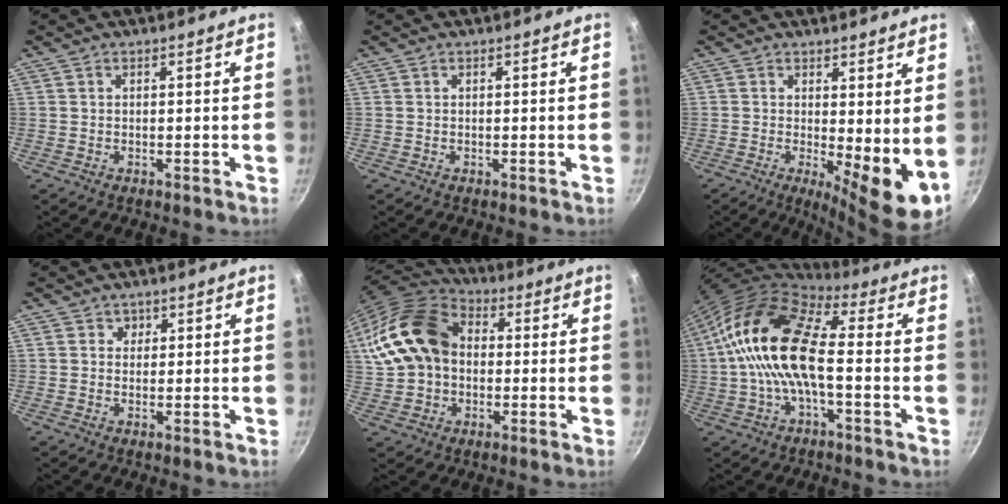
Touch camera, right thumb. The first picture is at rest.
{"total": 0.0}
{"total": 8.7, "force": [0.4, 2.9, 8.1], "torque": [-0.104, -0.018, 0.010]}
{"total": 1.8, "force": [0.6, 1.6, 0.2], "torque": [0.011, -0.003, 0.006]}
{"total": 18.4, "force": [2.0, 13.7, 12.0], "torque": [-0.216, 0.034, 0.029]}
{"total": 15.5, "force": [-0.4, 6.6, 14.0], "torque": [-0.255, 0.031, -0.023]}